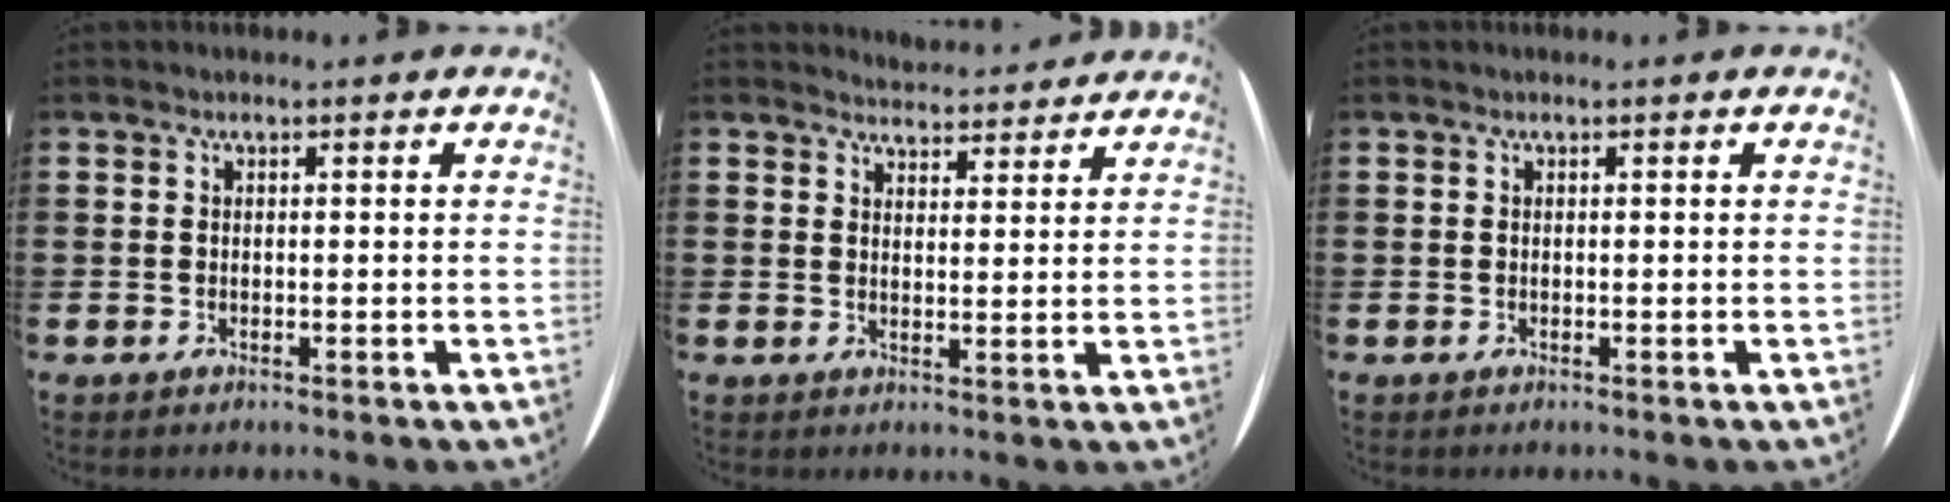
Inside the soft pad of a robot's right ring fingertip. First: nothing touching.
{"total": 3.3, "force": [3.3, 0.3, -0.5], "torque": [-0.001, -0.017, 0.060]}
{"total": 0.0}